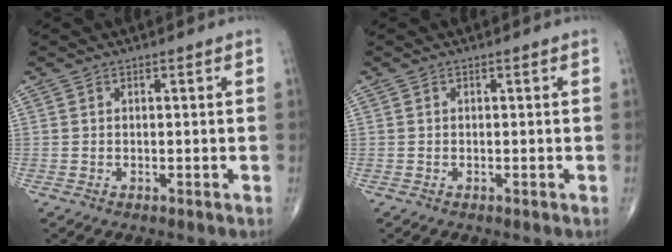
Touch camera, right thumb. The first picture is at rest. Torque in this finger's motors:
{"motor_torque": [0.03, 0.23, -0.13, -0.02, 0.00]}